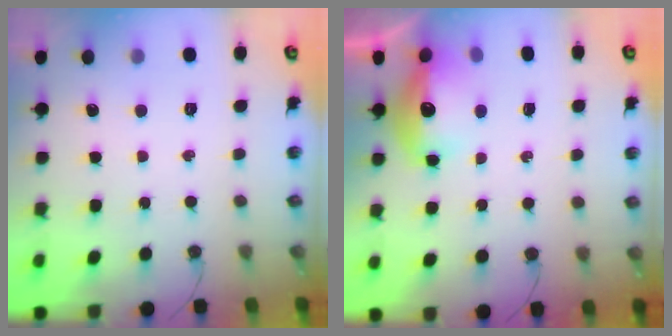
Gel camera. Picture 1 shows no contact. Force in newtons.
{"total": 13.1, "press": 13.1, "slide": 1.4}